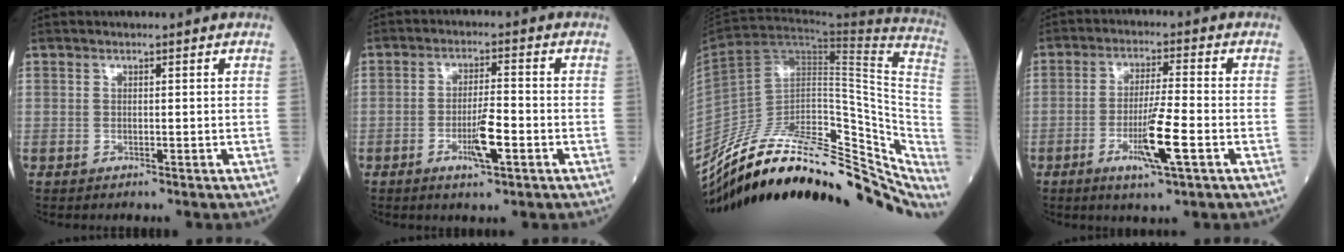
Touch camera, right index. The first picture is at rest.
{"total": 5.8, "force": [-2.3, 0.8, 5.3], "torque": [-0.096, -0.004, -0.039]}
{"total": 30.9, "force": [-22.6, 12.4, 16.9], "torque": [-0.226, 0.025, -0.325]}
{"total": 8.3, "force": [-3.1, 0.1, 7.7], "torque": [-0.143, -0.014, -0.055]}